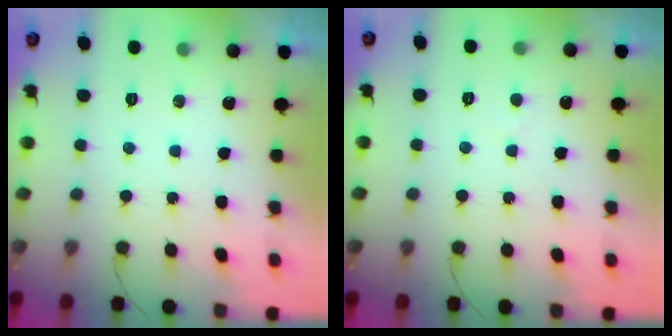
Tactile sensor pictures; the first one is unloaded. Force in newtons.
{"total": 1.6, "press": 1.6, "slide": 0.1}